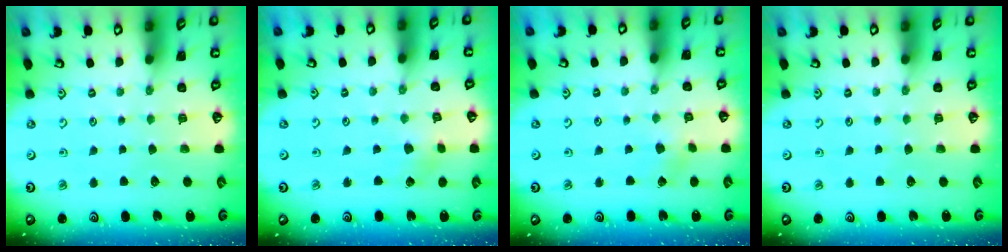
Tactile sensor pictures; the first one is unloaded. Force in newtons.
{"total": 2.3, "press": 2.3, "slide": 0.4}
{"total": 2.2, "press": 2.2, "slide": 0.3}
{"total": 0.0}